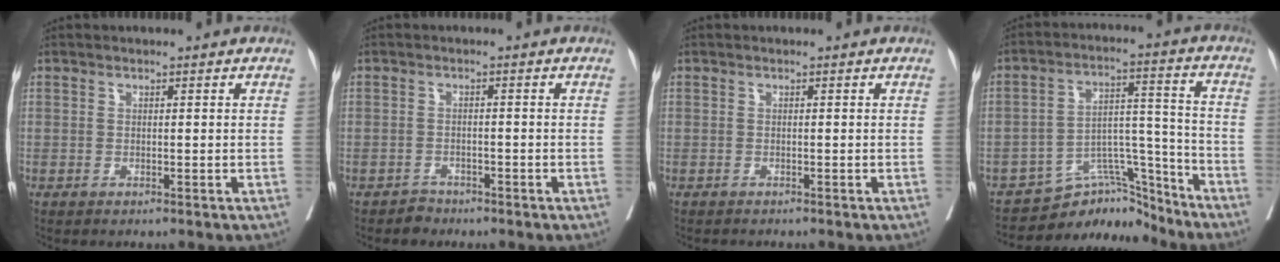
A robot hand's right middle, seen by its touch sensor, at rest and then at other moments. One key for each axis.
{"total": 1.5, "fx": -1.1, "fy": 0.9, "fz": -0.5, "tx": 0.008, "ty": 0.006, "tz": -0.020}
{"total": 1.2, "fx": -1.2, "fy": 0.1, "fz": 0.4, "tx": -0.008, "ty": -0.002, "tz": -0.016}
{"total": 9.9, "fx": -9.4, "fy": 3.2, "fz": 0.9, "tx": -0.001, "ty": 0.060, "tz": -0.154}